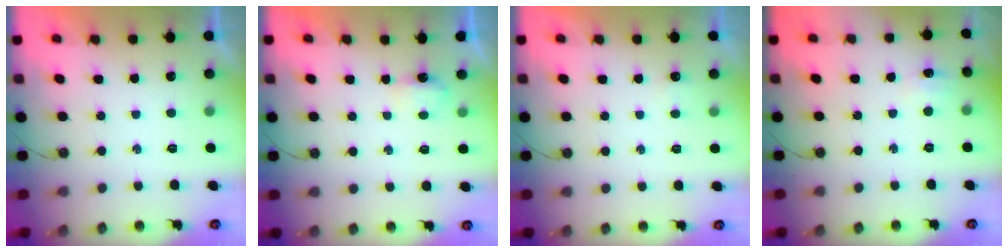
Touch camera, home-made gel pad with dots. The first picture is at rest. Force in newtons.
{"total": 3.4, "press": 3.3, "slide": 0.6}
{"total": 1.9, "press": 1.9, "slide": 0.3}
{"total": 5.5, "press": 5.5, "slide": 0.6}